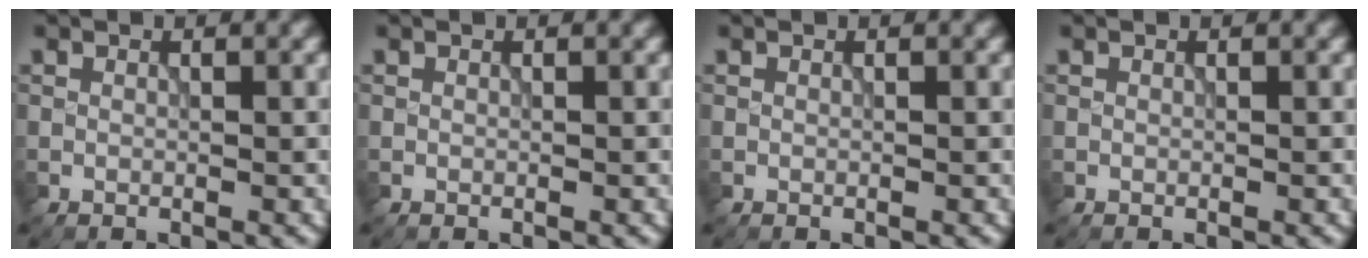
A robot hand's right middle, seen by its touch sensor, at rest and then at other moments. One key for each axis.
{"total": 0.0}
{"total": 0.0}
{"total": 0.0}